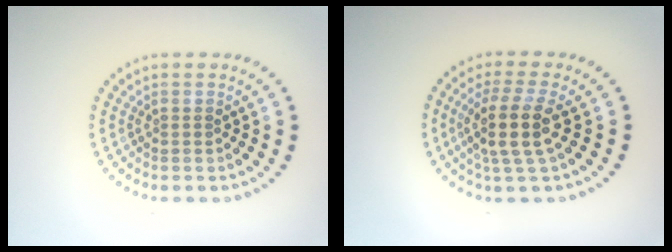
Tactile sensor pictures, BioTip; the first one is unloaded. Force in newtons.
{"total": 4.0, "press": 3.2, "slide": 2.3}